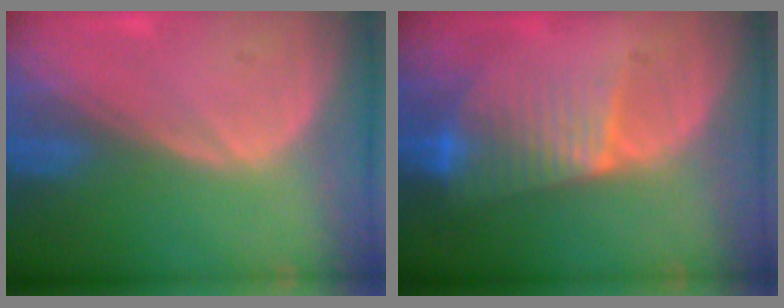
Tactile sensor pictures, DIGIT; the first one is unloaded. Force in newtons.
{"total": 7.8, "press": 6.7, "slide": 4.1}